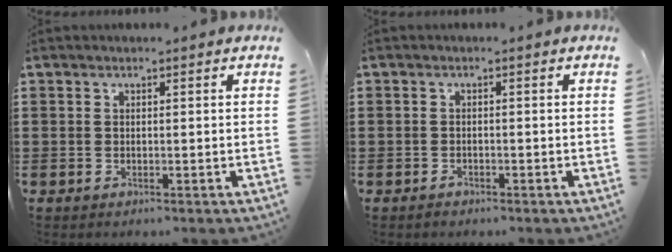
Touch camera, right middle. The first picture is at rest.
{"total": 0.9, "force": [-0.8, 0.4, 0.3], "torque": [-0.007, 0.000, -0.016]}